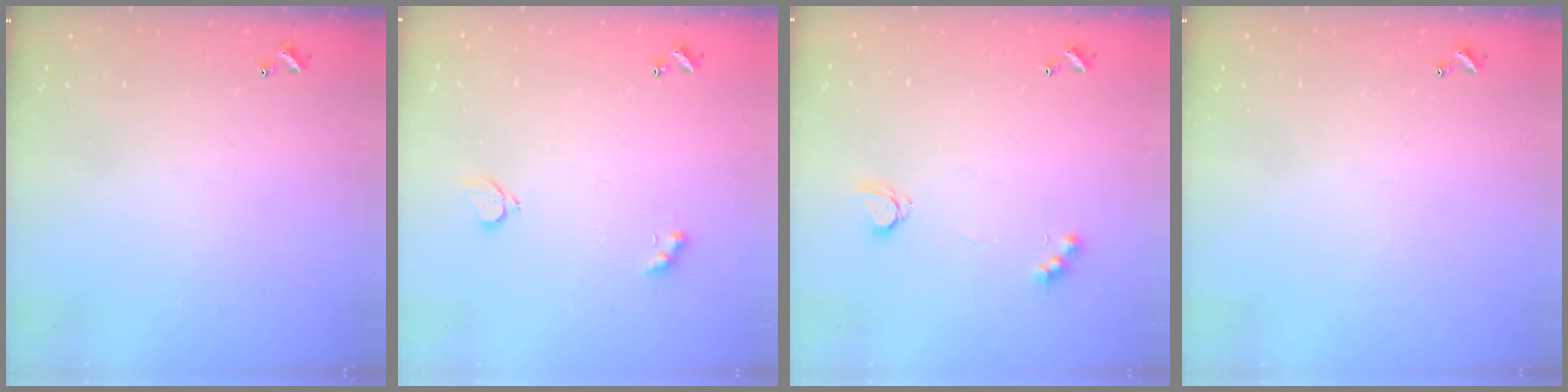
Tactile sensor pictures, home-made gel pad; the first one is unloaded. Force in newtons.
{"total": 2.5, "press": 2.4, "slide": 0.5}
{"total": 2.6, "press": 2.5, "slide": 0.5}
{"total": 0.0}